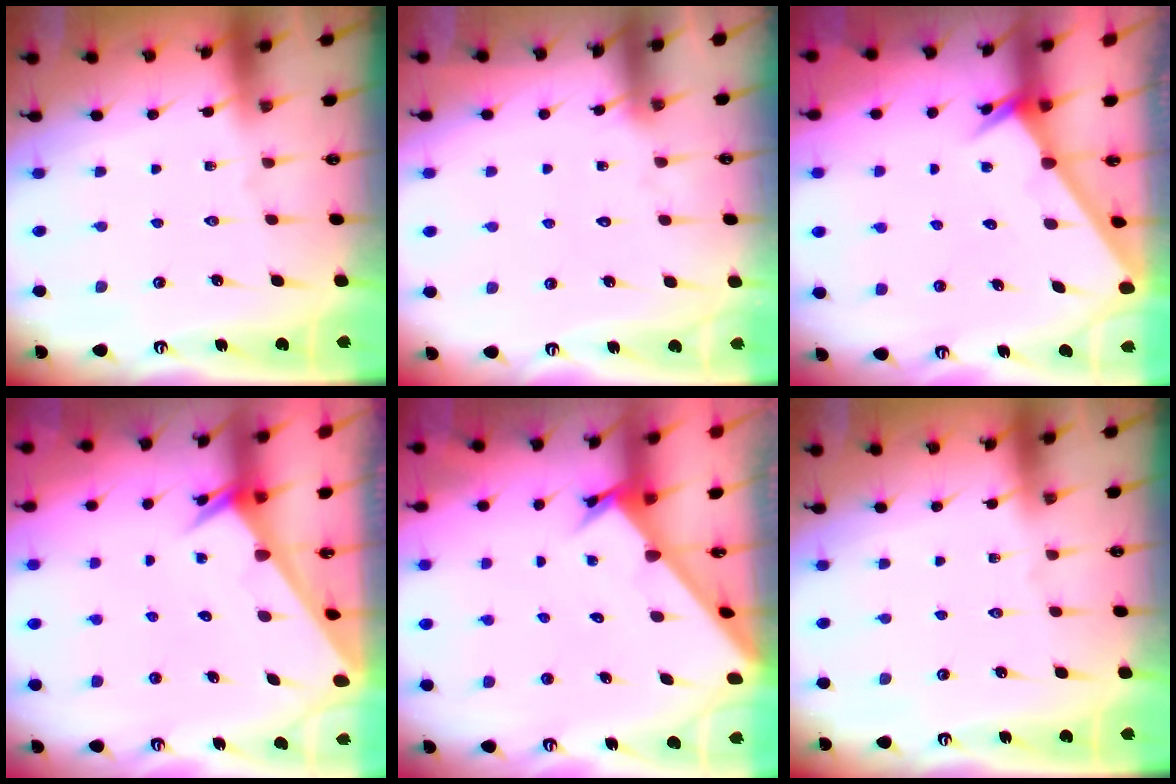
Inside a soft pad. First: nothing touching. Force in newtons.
{"total": 2.0, "press": 2.0, "slide": 0.0}
{"total": 2.6, "press": 2.6, "slide": 0.0}
{"total": 2.5, "press": 2.5, "slide": 0.1}
{"total": 2.6, "press": 2.6, "slide": 0.3}
{"total": 0.0}